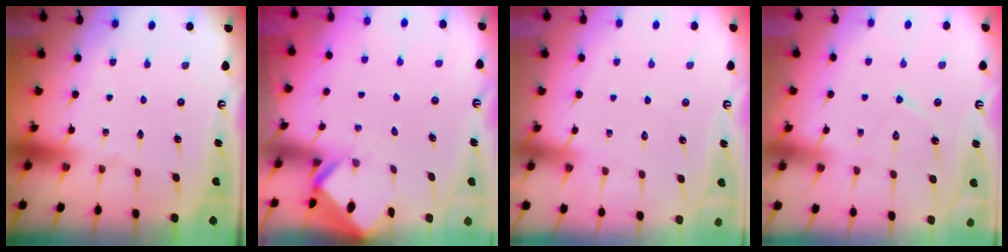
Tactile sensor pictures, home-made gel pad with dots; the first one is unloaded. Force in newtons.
{"total": 2.9, "press": 2.9, "slide": 0.2}
{"total": 5.7, "press": 5.6, "slide": 0.6}
{"total": 8.5, "press": 8.5, "slide": 0.8}